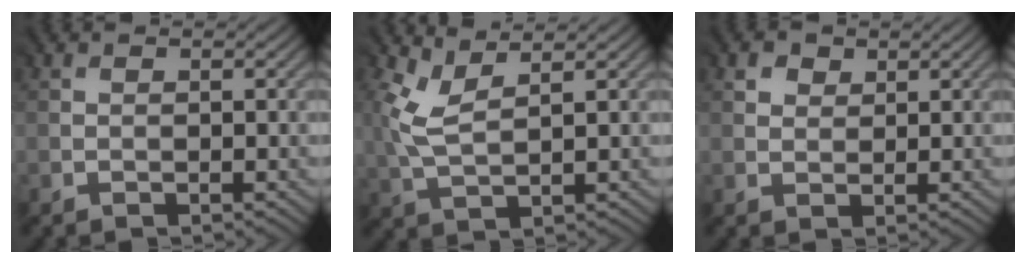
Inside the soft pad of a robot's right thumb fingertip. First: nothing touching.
{"total": 3.7, "force": [2.1, 1.3, 2.8], "torque": [-0.084, 0.002, 0.050]}
{"total": 1.7, "force": [1.2, 1.2, -0.1], "torque": [0.003, 0.000, 0.023]}